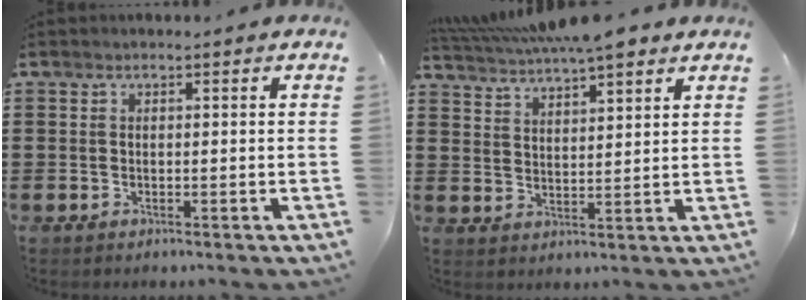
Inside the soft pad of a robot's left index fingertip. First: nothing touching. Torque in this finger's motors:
{"motor_torque": [1.00, -1.14, 0.28, 0.05]}